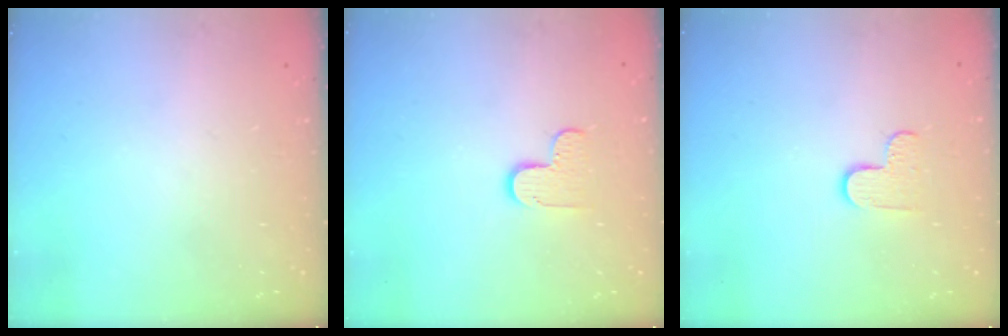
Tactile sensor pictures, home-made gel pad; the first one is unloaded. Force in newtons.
{"total": 6.1, "press": 6.1, "slide": 0.4}
{"total": 5.9, "press": 5.8, "slide": 0.6}